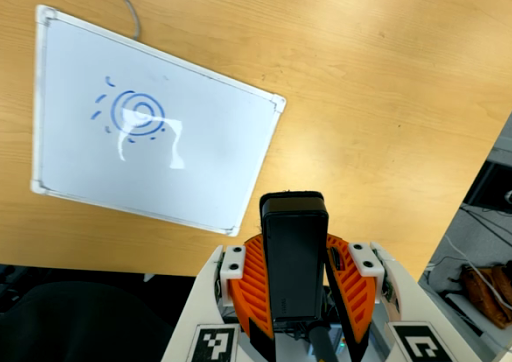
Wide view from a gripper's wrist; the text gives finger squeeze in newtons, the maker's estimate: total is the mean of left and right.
{"total": 7.8, "left": 6.8, "right": 8.8}